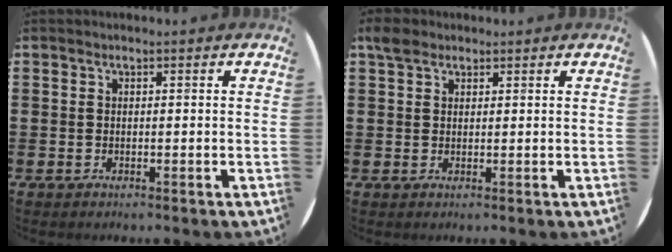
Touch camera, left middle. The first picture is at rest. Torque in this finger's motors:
{"motor_torque": [0.58, -0.46, -0.01, -0.01]}